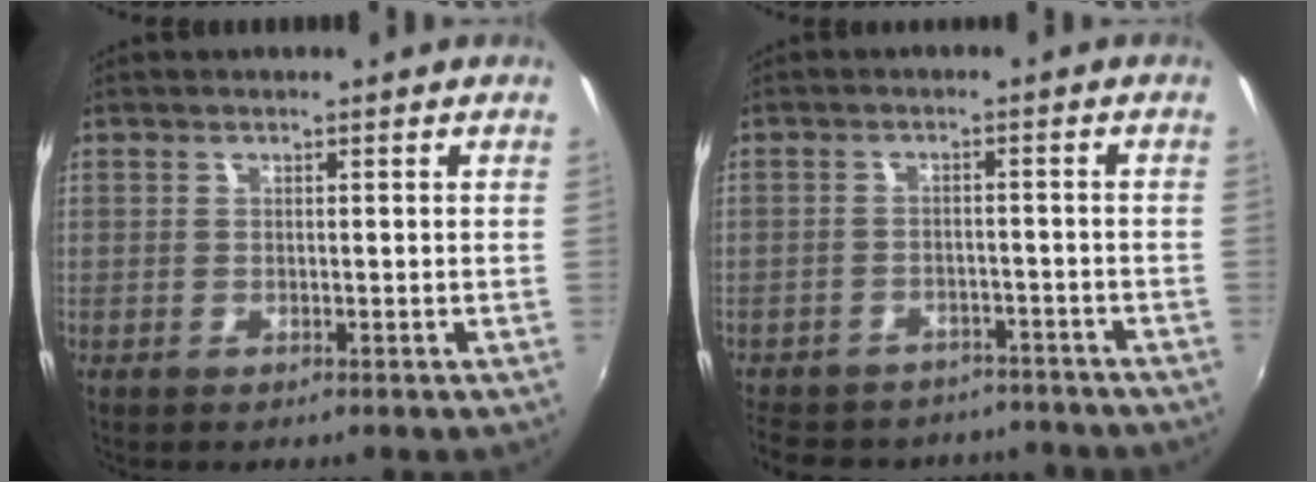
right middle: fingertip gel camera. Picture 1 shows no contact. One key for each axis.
{"total": 16.7, "fx": -14.0, "fy": 7.2, "fz": 5.5, "tx": -0.134, "ty": 0.009, "tz": -0.184}